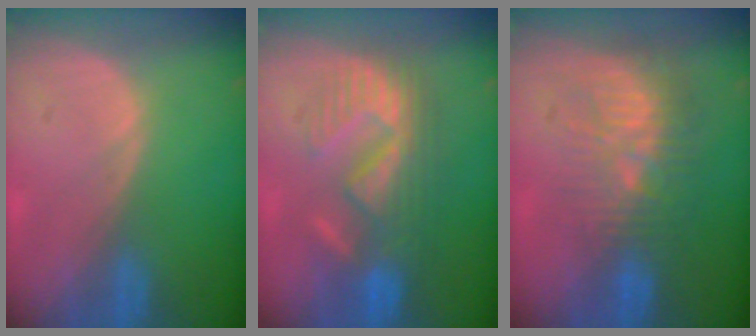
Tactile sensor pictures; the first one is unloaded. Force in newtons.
{"total": 8.8, "press": 8.7, "slide": 1.5}
{"total": 10.1, "press": 9.0, "slide": 4.5}